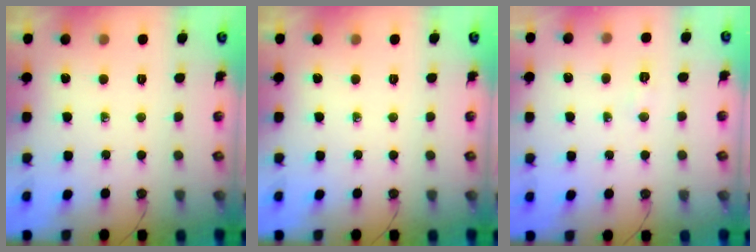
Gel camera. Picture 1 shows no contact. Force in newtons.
{"total": 0.0}
{"total": 4.3, "press": 3.7, "slide": 2.3}